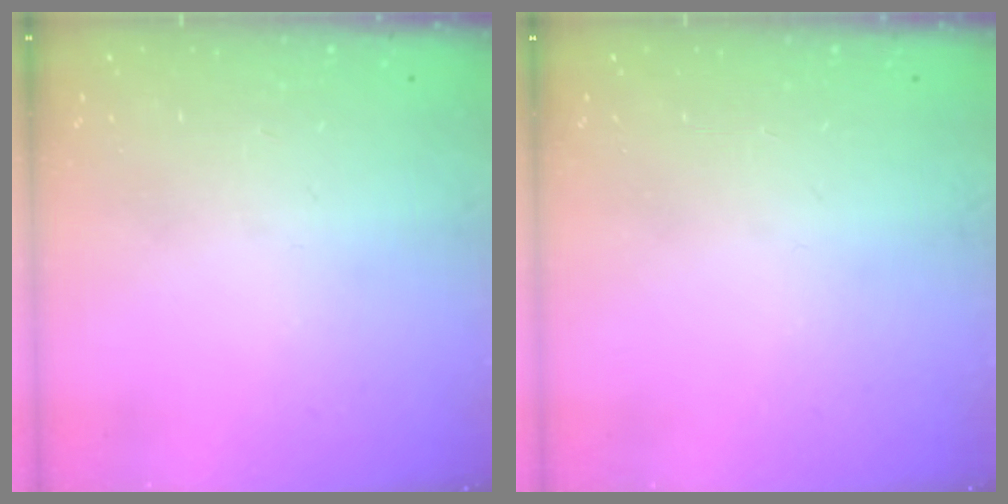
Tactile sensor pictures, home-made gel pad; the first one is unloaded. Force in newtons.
{"total": 0.0}